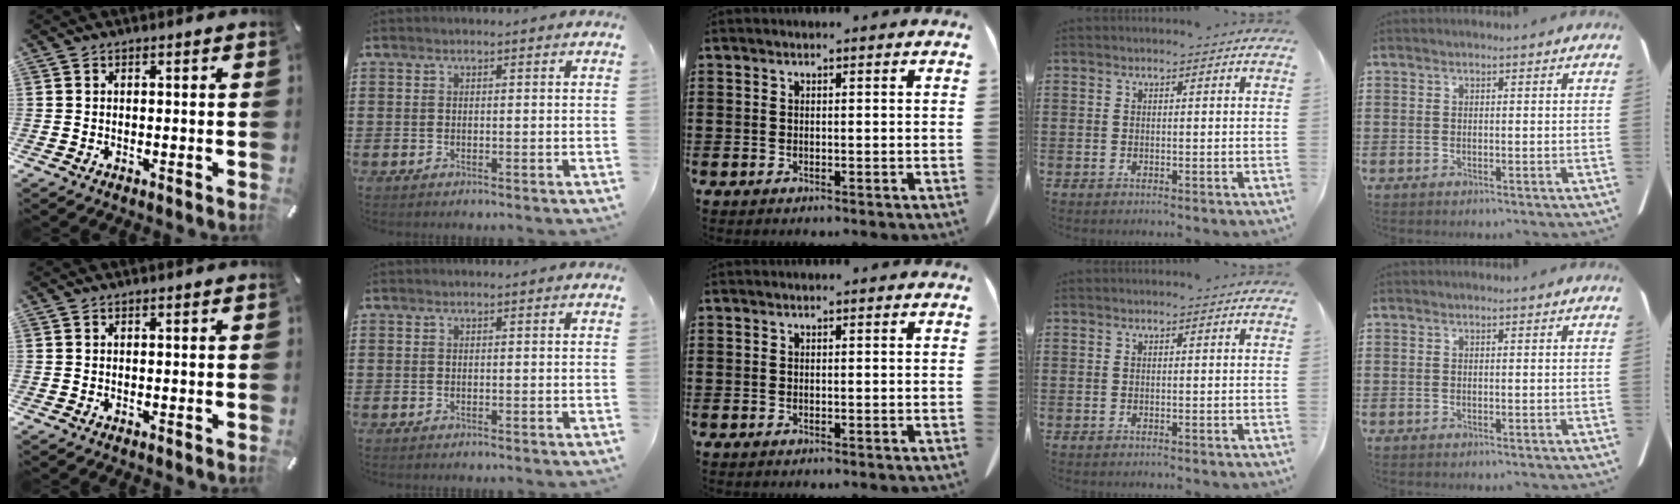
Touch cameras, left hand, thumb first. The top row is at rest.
{}